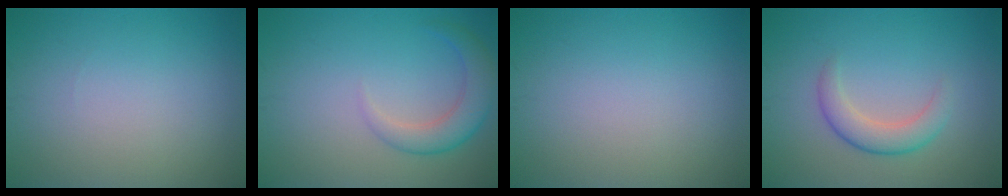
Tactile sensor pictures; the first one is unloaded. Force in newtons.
{"total": 3.5, "press": 3.5, "slide": 0.2}
{"total": 0.0}
{"total": 3.0, "press": 3.0, "slide": 0.1}